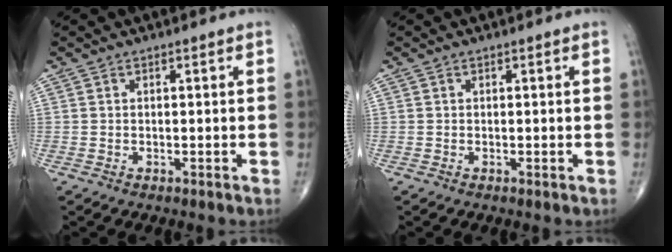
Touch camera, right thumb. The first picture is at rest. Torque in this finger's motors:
{"motor_torque": [0.19, 0.16, -0.06, -0.47, -0.01]}